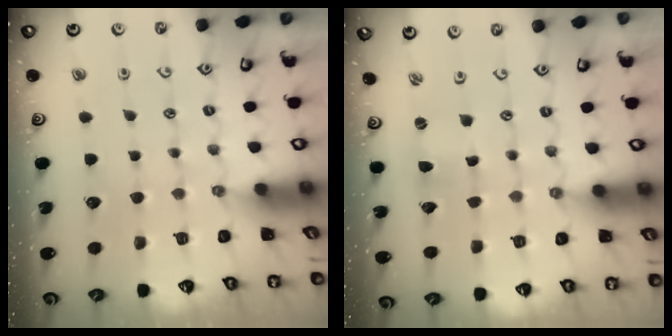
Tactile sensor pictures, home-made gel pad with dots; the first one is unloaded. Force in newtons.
{"total": 0.0}